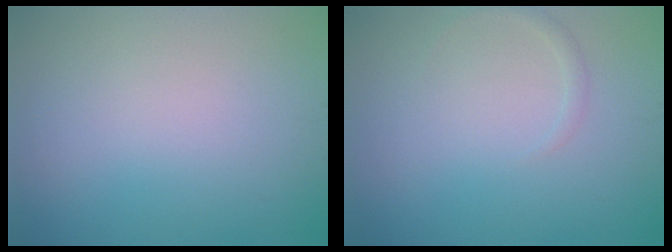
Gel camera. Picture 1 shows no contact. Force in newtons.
{"total": 0.8, "press": 0.8, "slide": 0.0}